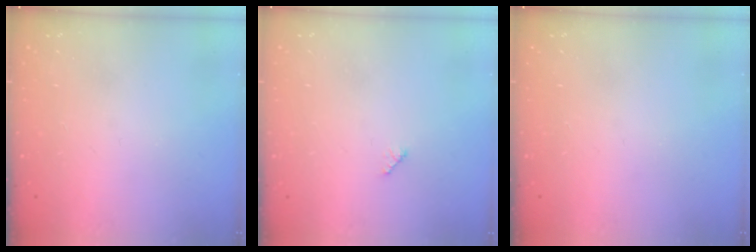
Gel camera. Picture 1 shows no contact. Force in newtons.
{"total": 2.9, "press": 2.9, "slide": 0.4}
{"total": 0.0}